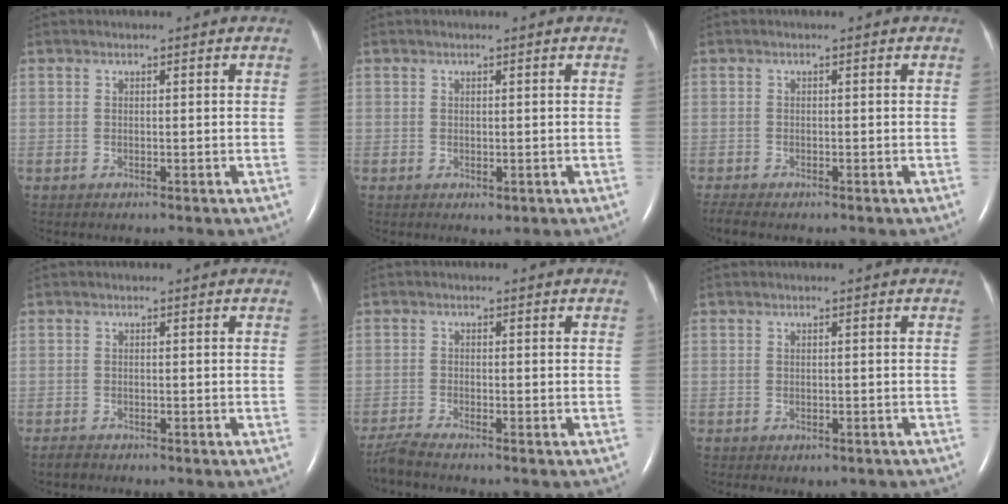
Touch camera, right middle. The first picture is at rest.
{"total": 0.8, "force": [-0.2, 0.6, 0.5], "torque": [-0.009, -0.002, 0.001]}
{"total": 2.8, "force": [-2.3, 0.7, 1.4], "torque": [-0.028, -0.009, -0.032]}
{"total": 1.0, "force": [-0.9, 0.3, 0.2], "torque": [-0.010, -0.001, -0.014]}
{"total": 3.5, "force": [-3.1, -0.5, 1.5], "torque": [-0.034, -0.014, -0.063]}
{"total": 1.6, "force": [-1.0, 0.9, 0.7], "torque": [-0.011, 0.000, -0.008]}